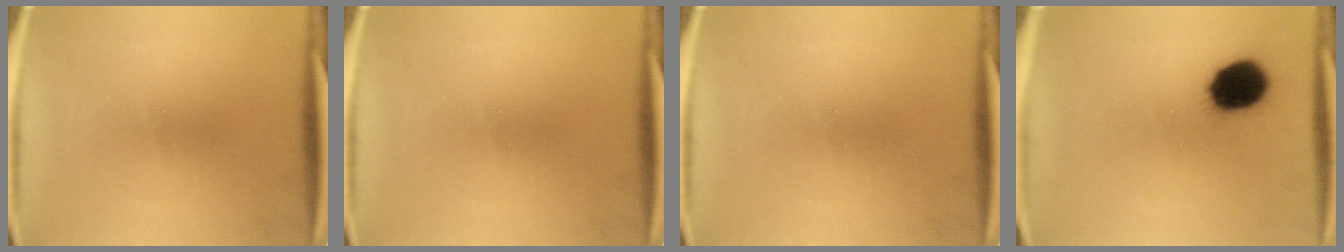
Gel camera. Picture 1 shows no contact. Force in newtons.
{"total": 0.0}
{"total": 0.0}
{"total": 13.4}